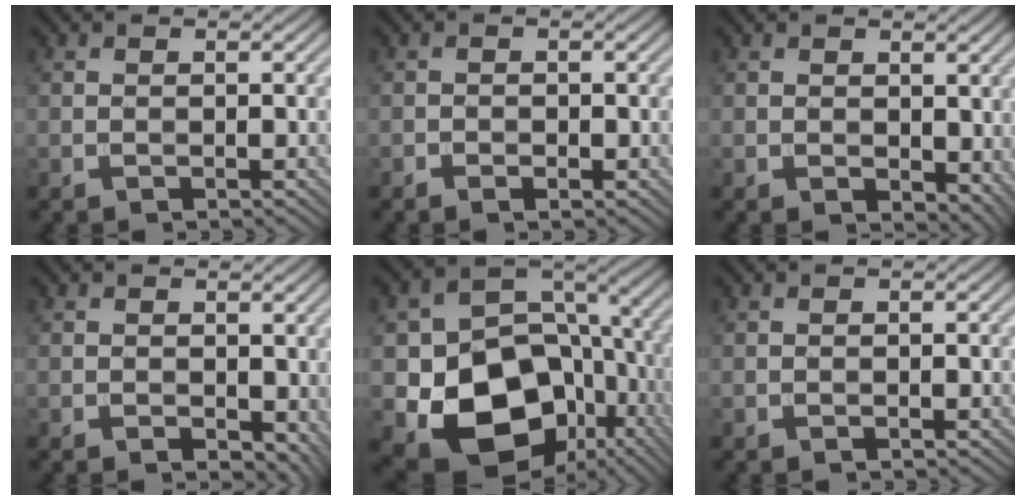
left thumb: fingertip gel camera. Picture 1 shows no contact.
{"total": 1.0, "force": [-0.5, 0.6, 0.6], "torque": [-0.008, -0.002, -0.009]}
{"total": 3.9, "force": [0.6, 2.6, 2.8], "torque": [-0.045, -0.015, 0.019]}
{"total": 3.1, "force": [0.0, 2.0, 2.3], "torque": [-0.031, -0.014, 0.006]}
{"total": 16.9, "force": [-4.9, 13.2, 9.4], "torque": [-0.173, -0.043, -0.069]}
{"total": 0.0}